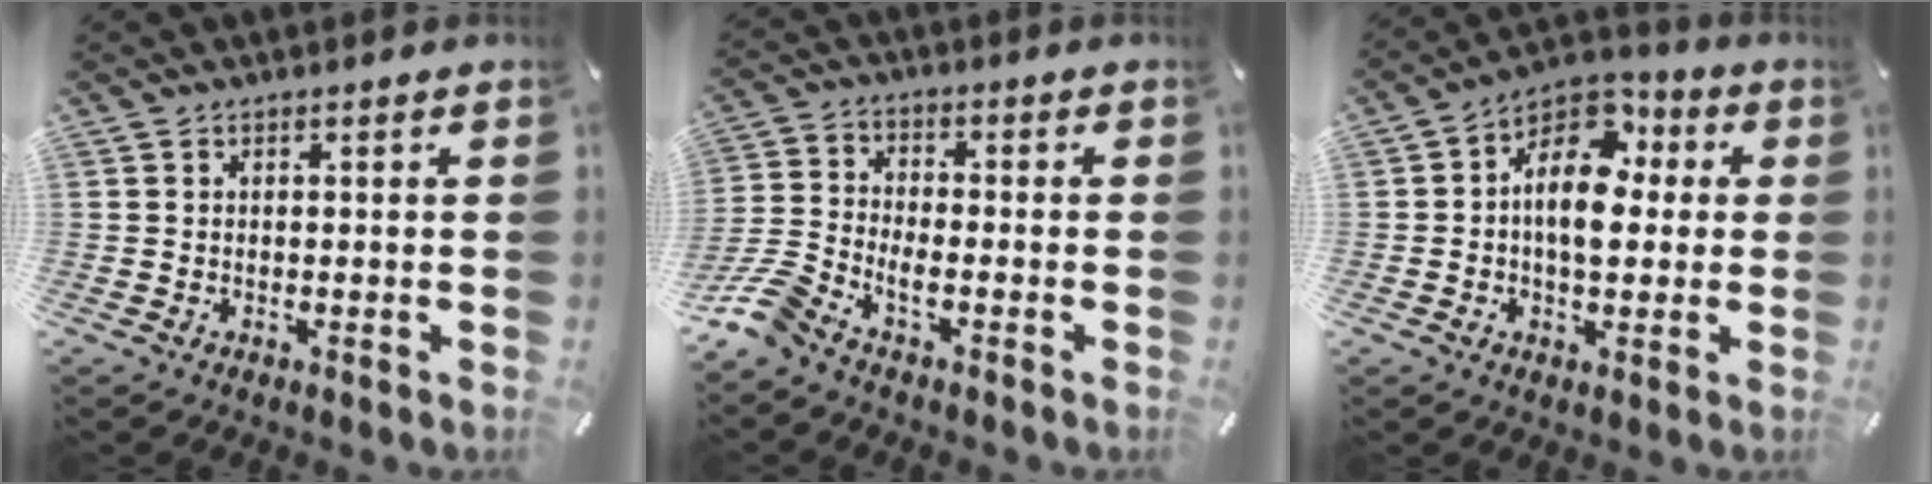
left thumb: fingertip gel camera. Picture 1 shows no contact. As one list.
[{"total": 7.4, "force": [-5.0, 3.3, 4.4], "torque": [-0.110, 0.002, -0.098]}, {"total": 12.7, "force": [1.2, 9.2, 8.7], "torque": [-0.144, -0.016, 0.018]}]